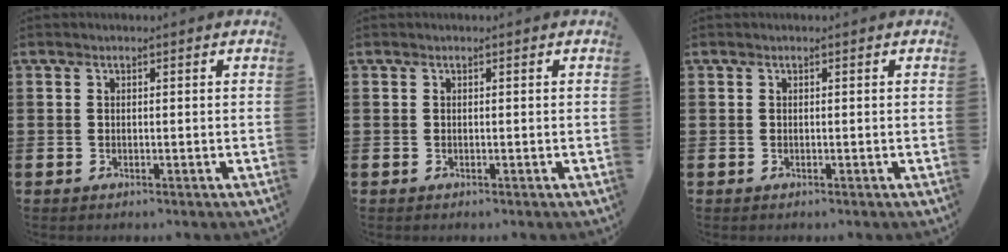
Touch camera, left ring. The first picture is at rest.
{"total": 0.0}
{"total": 0.0}